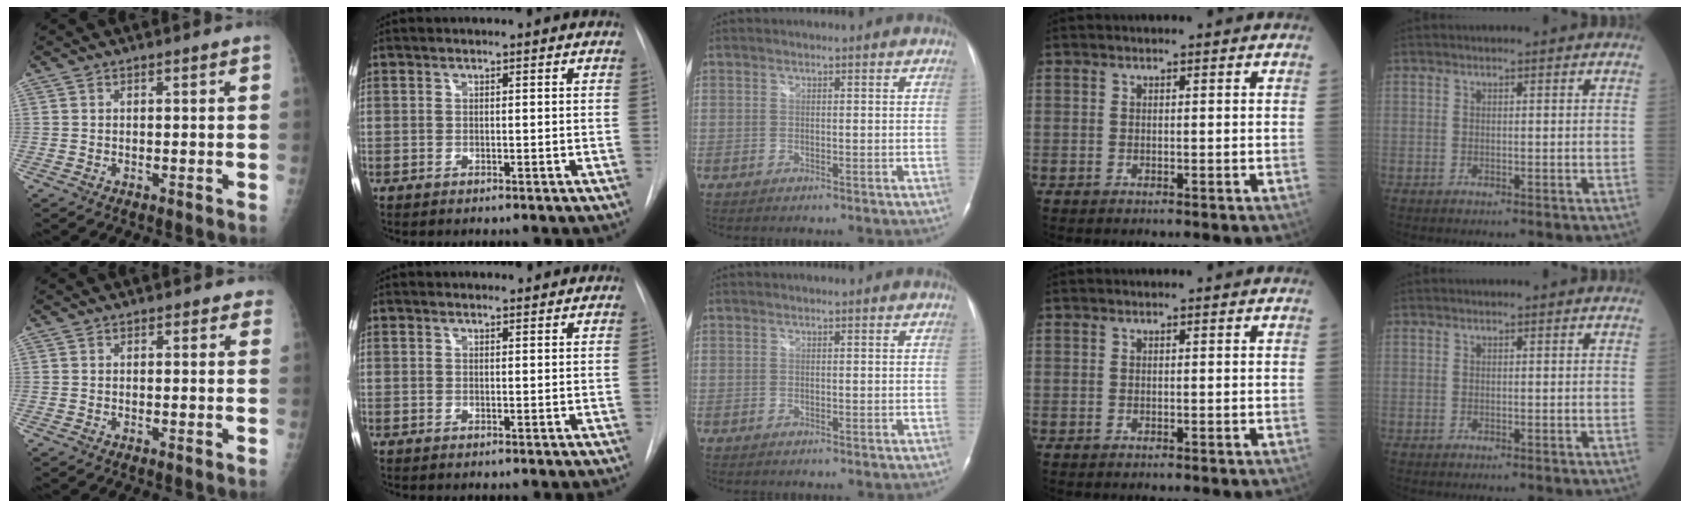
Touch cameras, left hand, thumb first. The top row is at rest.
{"thumb": {"total": 1.6, "force": [1.0, 1.2, 0.5], "torque": [0.018, -0.002, 0.004]}, "index": {"total": 3.2, "force": [3.0, 0.9, 0.6], "torque": [-0.008, 0.014, 0.034]}}